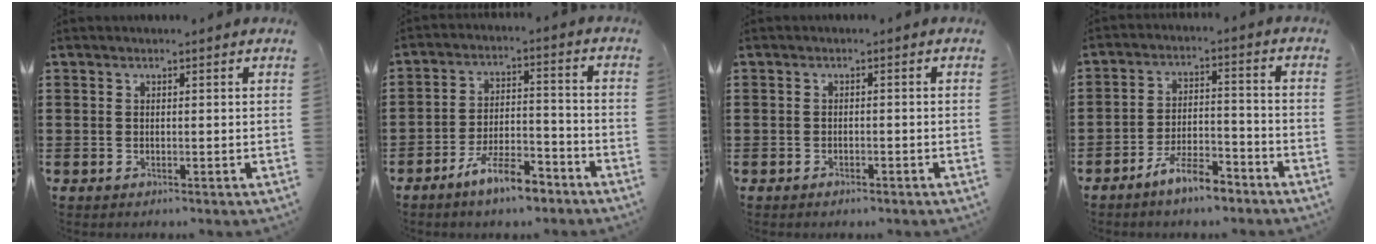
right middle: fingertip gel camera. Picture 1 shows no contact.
{"total": 8.4, "force": [-6.5, 2.2, 4.8], "torque": [-0.091, 0.009, -0.121]}
{"total": 0.8, "force": [-0.7, 0.2, 0.3], "torque": [-0.009, -0.003, -0.013]}
{"total": 7.1, "force": [-5.8, 1.6, 3.7], "torque": [-0.077, 0.006, -0.111]}